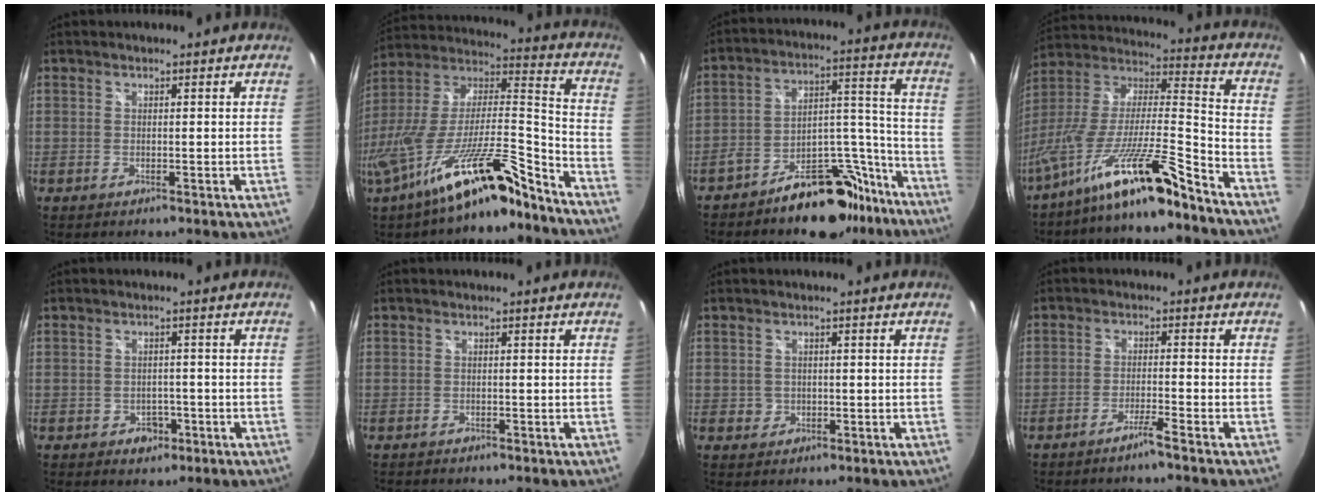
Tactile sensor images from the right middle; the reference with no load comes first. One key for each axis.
{"total": 21.7, "fx": -15.5, "fy": 3.1, "fz": 14.9, "tx": -0.256, "ty": -0.029, "tz": -0.267}
{"total": 16.6, "fx": -13.0, "fy": 7.4, "fz": 7.3, "tx": -0.100, "ty": 0.064, "tz": -0.171}
{"total": 17.5, "fx": -13.3, "fy": -0.1, "fz": 11.4, "tx": -0.196, "ty": -0.025, "tz": -0.239}
{"total": 3.2, "fx": -1.4, "fy": 2.6, "fz": 1.0, "tx": -0.023, "ty": 0.001, "tz": -0.015}
{"total": 1.2, "fx": -1.1, "fy": 0.3, "fz": 0.2, "tx": -0.008, "ty": -0.006, "tz": -0.019}
{"total": 1.9, "fx": -0.3, "fy": 1.9, "fz": 0.3, "tx": -0.001, "ty": -0.002, "tz": -0.003}
{"total": 2.8, "fx": -2.3, "fy": -0.7, "fz": 1.3, "tx": -0.037, "ty": 0.000, "tz": -0.044}